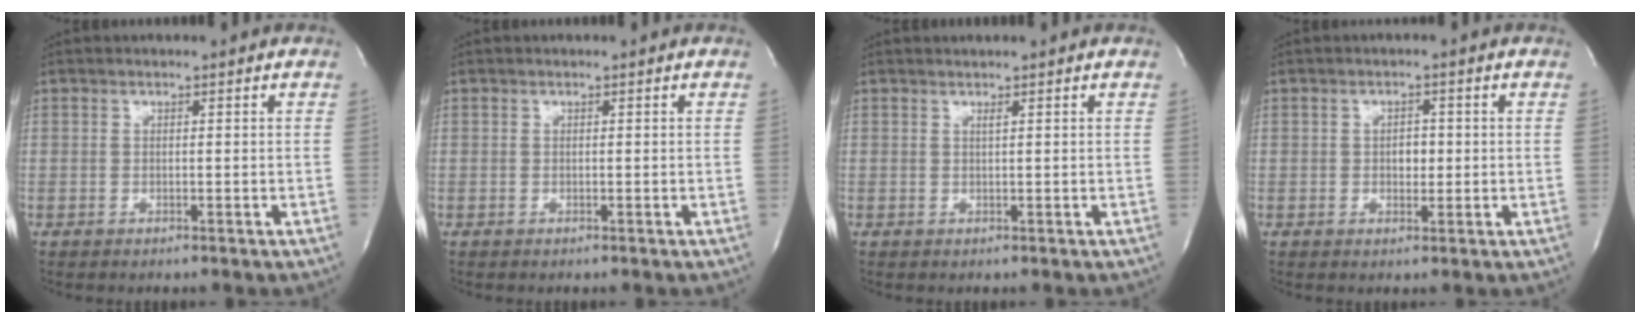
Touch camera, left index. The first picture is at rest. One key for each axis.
{"total": 0.0}
{"total": 0.5, "fx": 0.3, "fy": -0.3, "fz": 0.3, "tx": -0.016, "ty": -0.002, "tz": 0.011}
{"total": 2.1, "fx": -0.3, "fy": 1.3, "fz": 1.6, "tx": -0.025, "ty": -0.003, "tz": -0.004}